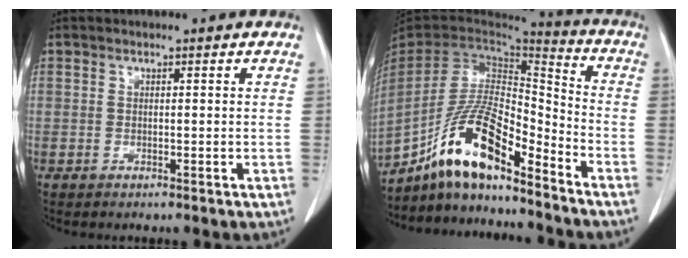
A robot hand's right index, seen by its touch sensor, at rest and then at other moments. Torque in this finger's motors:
{"motor_torque": [1.02, -1.12, 0.85, 0.21]}